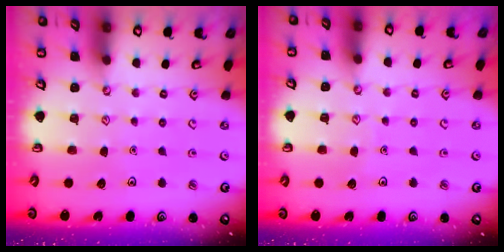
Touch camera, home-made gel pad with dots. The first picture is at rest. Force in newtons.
{"total": 3.1, "press": 3.1, "slide": 0.3}